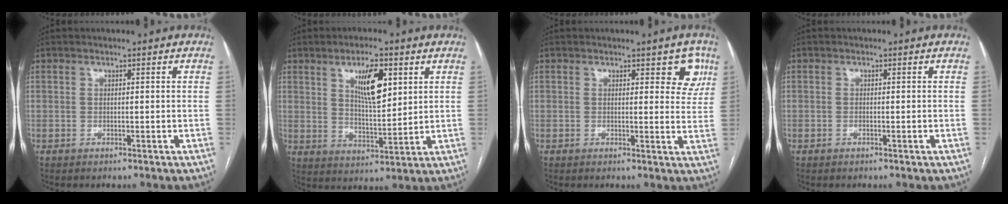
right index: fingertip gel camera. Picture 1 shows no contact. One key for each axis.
{"total": 8.5, "fx": 3.7, "fy": 2.5, "fz": 7.3, "tx": -0.128, "ty": -0.001, "tz": 0.068}
{"total": 4.9, "fx": 2.6, "fy": 2.2, "fz": 3.5, "tx": -0.019, "ty": 0.000, "tz": 0.022}
{"total": 0.6, "fx": -0.3, "fy": 0.1, "fz": 0.5, "tx": -0.011, "ty": -0.001, "tz": -0.004}